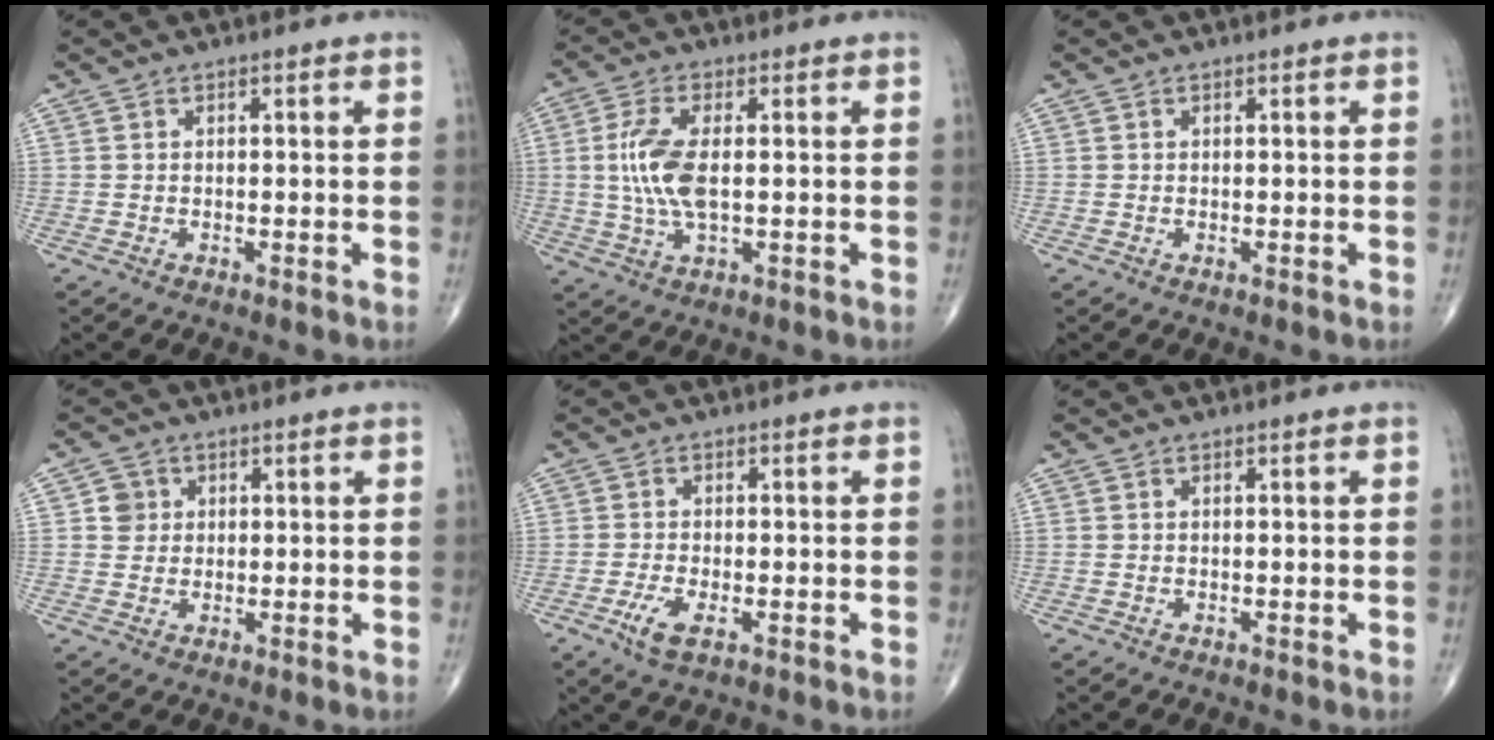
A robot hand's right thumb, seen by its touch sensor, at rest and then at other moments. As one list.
[{"total": 8.6, "force": [0.4, 3.4, 7.9], "torque": [-0.182, -0.003, 0.009]}, {"total": 0.0}, {"total": 3.2, "force": [0.7, 3.1, 0.5], "torque": [0.011, 0.001, 0.007]}, {"total": 4.2, "force": [-1.8, 1.6, 3.4], "torque": [-0.071, -0.004, -0.033]}, {"total": 0.0}]